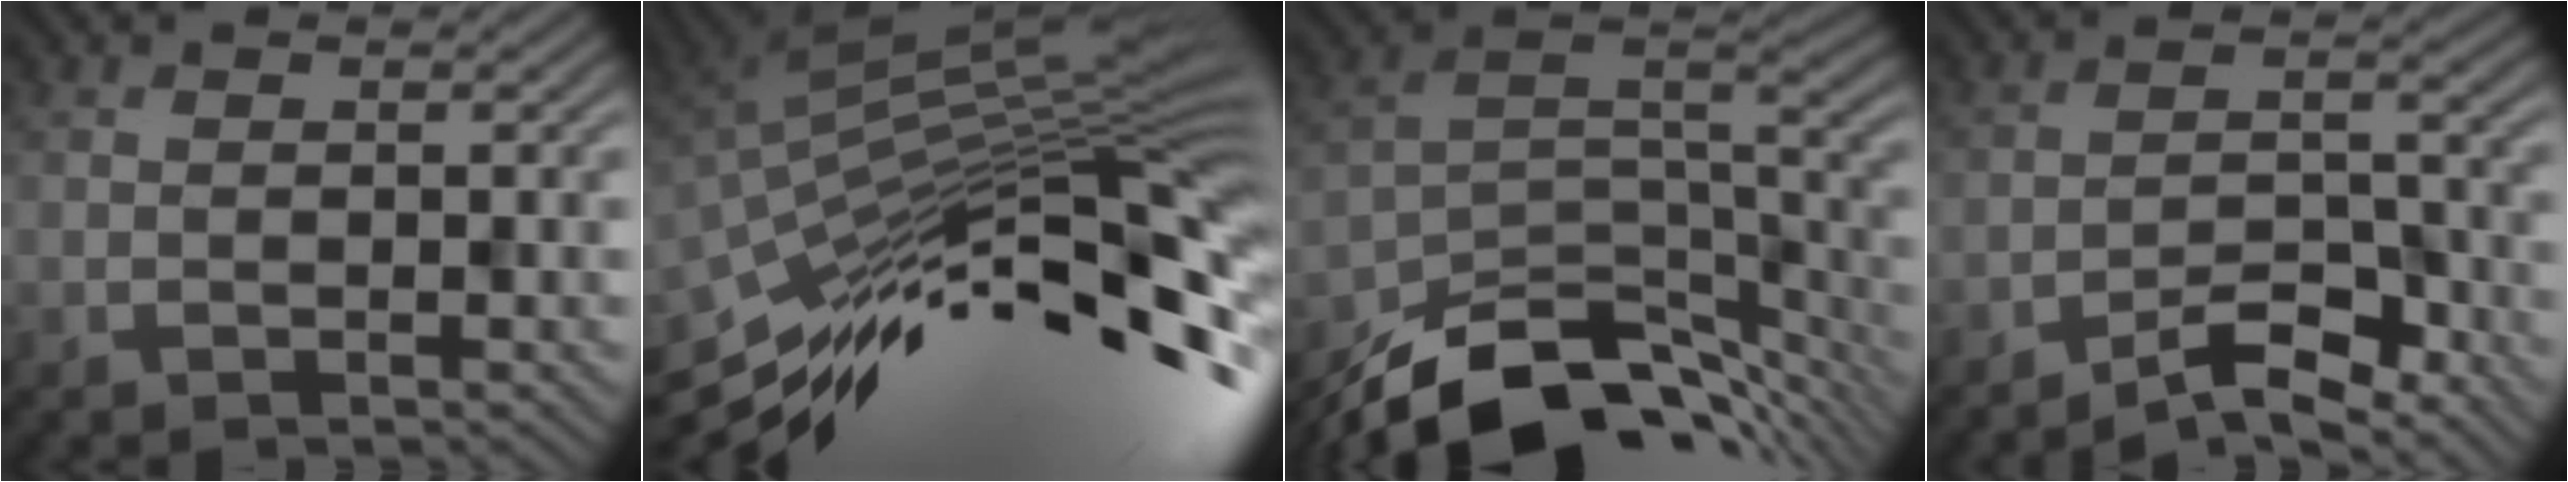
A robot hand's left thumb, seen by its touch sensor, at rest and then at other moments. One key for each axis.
{"total": 16.1, "fx": -6.6, "fy": 4.6, "fz": 14.0, "tx": -0.264, "ty": 0.012, "tz": -0.130}
{"total": 13.6, "fx": -9.9, "fy": 5.9, "fz": 7.2, "tx": -0.156, "ty": -0.022, "tz": -0.151}
{"total": 6.0, "fx": -5.0, "fy": 1.4, "fz": 3.0, "tx": -0.048, "ty": 0.008, "tz": -0.092}